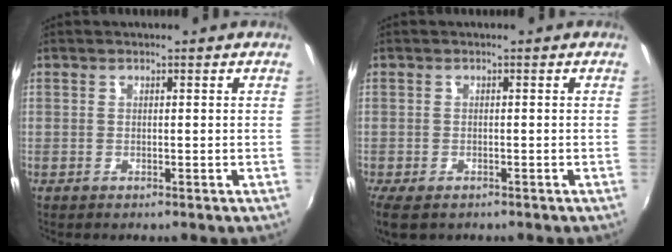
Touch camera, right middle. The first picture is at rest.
{"total": 4.9, "force": [-3.3, 2.3, 2.9], "torque": [-0.066, -0.022, -0.055]}